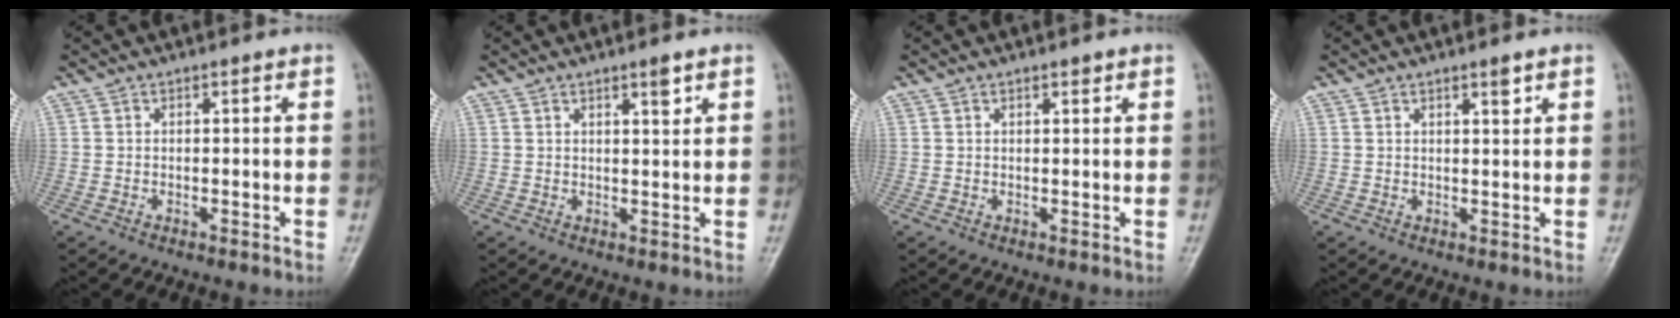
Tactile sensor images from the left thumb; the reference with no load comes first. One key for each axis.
{"total": 2.5, "fx": 1.6, "fy": 0.5, "fz": 1.8, "tx": -0.024, "ty": -0.010, "tz": 0.025}
{"total": 1.0, "fx": 0.7, "fy": 0.3, "fz": 0.6, "tx": -0.007, "ty": -0.003, "tz": 0.011}
{"total": 1.9, "fx": 1.3, "fy": 0.4, "fz": 1.4, "tx": -0.017, "ty": -0.008, "tz": 0.022}